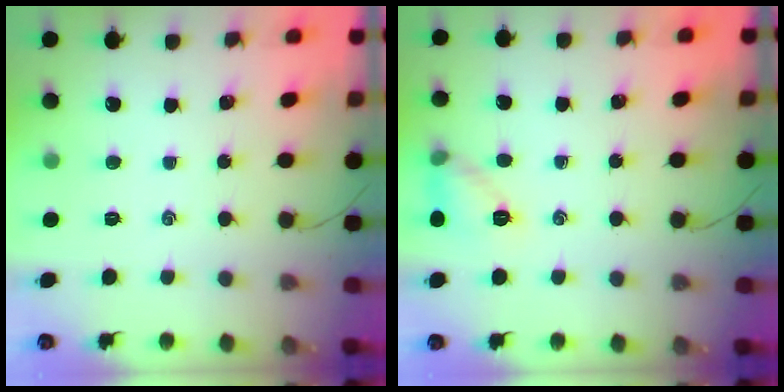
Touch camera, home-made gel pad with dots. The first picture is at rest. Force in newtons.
{"total": 8.3, "press": 8.2, "slide": 1.2}